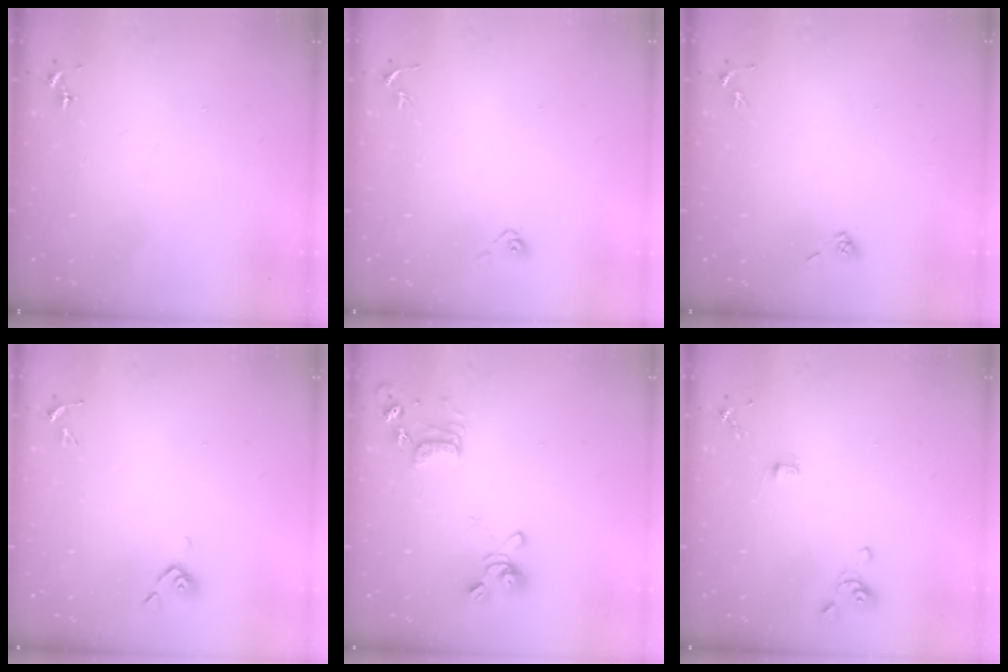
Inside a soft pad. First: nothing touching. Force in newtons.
{"total": 3.9, "press": 3.4, "slide": 1.9}
{"total": 3.8, "press": 3.4, "slide": 1.7}
{"total": 4.4, "press": 4.4, "slide": 0.7}
{"total": 13.1, "press": 13.0, "slide": 1.3}
{"total": 4.4, "press": 4.0, "slide": 1.8}